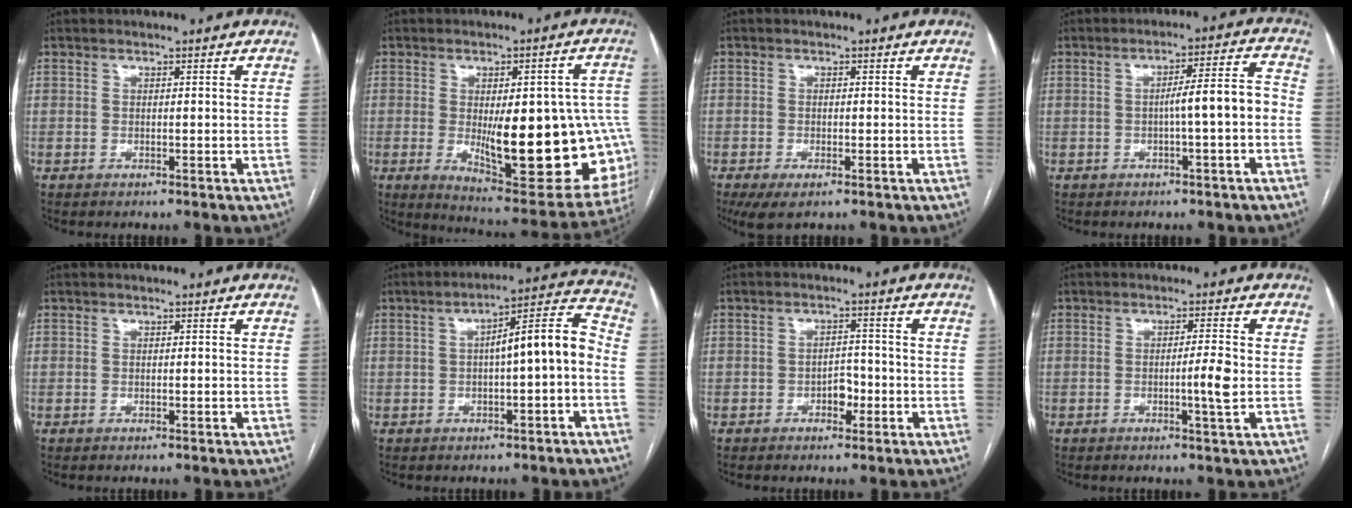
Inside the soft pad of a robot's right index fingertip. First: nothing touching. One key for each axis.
{"total": 23.5, "fx": -3.2, "fy": 7.4, "fz": 22.1, "tx": -0.214, "ty": 0.003, "tz": -0.014}
{"total": 3.6, "fx": -2.2, "fy": 1.0, "fz": 2.7, "tx": -0.048, "ty": -0.008, "tz": -0.032}
{"total": 6.3, "fx": -1.3, "fy": 0.0, "fz": 6.2, "tx": -0.088, "ty": 0.021, "tz": -0.018}
{"total": 0.0}
{"total": 9.5, "fx": -0.9, "fy": 1.2, "fz": 9.4, "tx": -0.133, "ty": 0.035, "tz": -0.012}
{"total": 2.8, "fx": -1.3, "fy": 1.6, "fz": 1.9, "tx": -0.022, "ty": 0.008, "tz": -0.020}
{"total": 3.7, "fx": -0.6, "fy": -0.4, "fz": 3.7, "tx": -0.060, "ty": -0.004, "tz": -0.010}